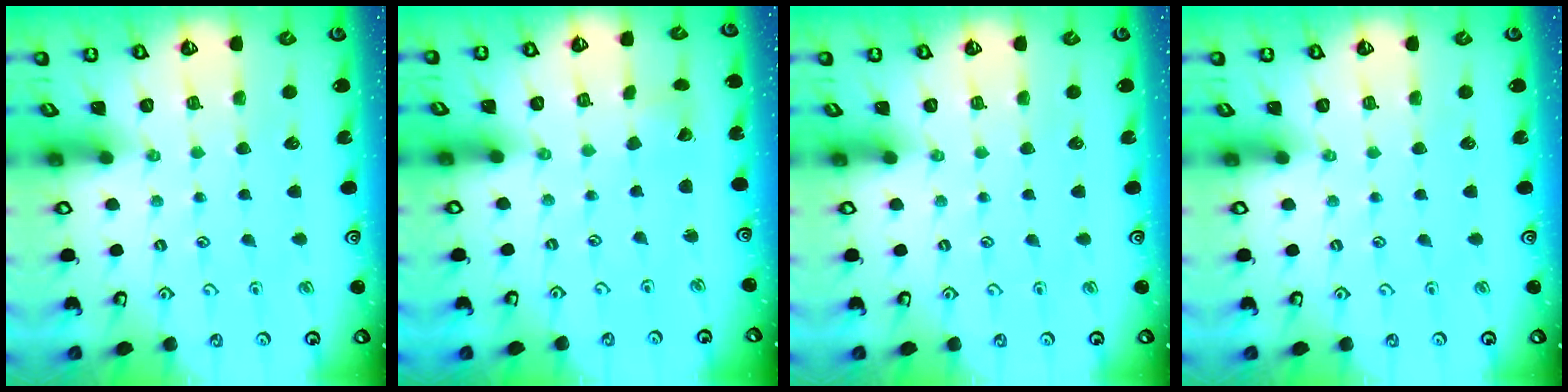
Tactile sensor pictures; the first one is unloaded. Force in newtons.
{"total": 3.2, "press": 3.2, "slide": 0.3}
{"total": 0.0}
{"total": 0.0}